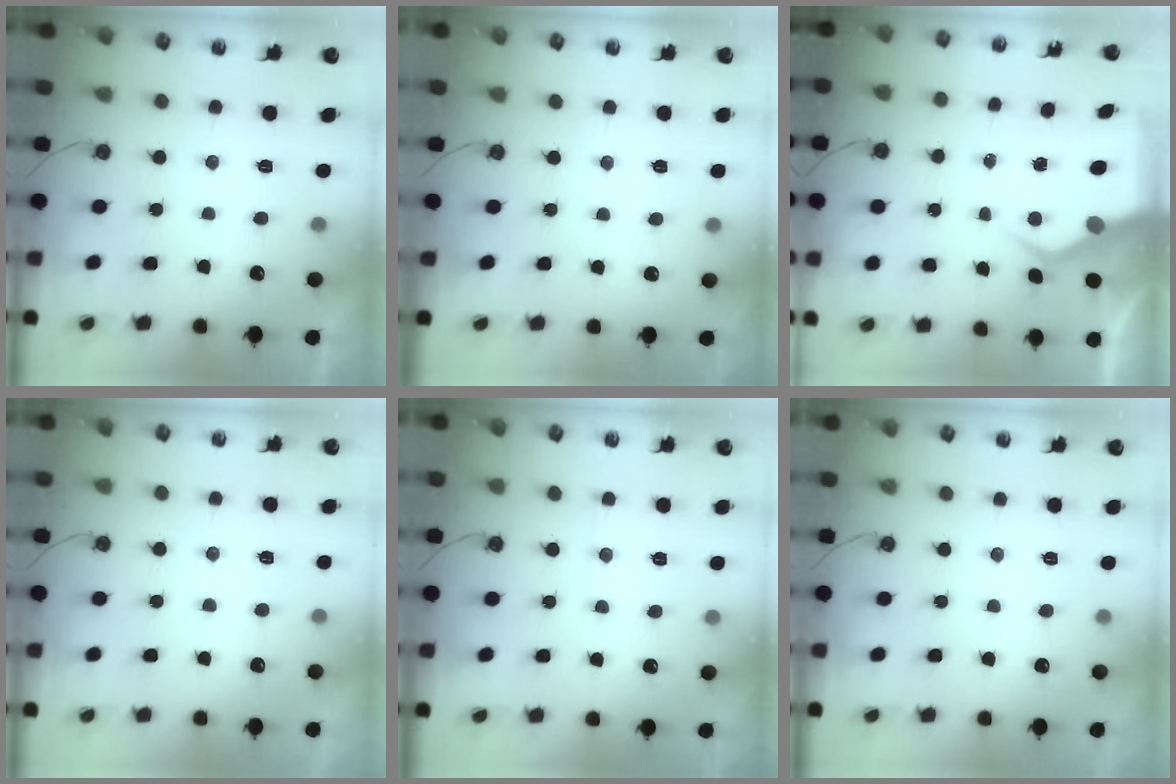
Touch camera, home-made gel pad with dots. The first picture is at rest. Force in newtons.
{"total": 1.9, "press": 1.9, "slide": 0.3}
{"total": 6.7, "press": 6.7, "slide": 0.9}
{"total": 4.2, "press": 4.2, "slide": 0.4}
{"total": 6.0, "press": 5.9, "slide": 0.7}
{"total": 2.8, "press": 2.7, "slide": 0.5}